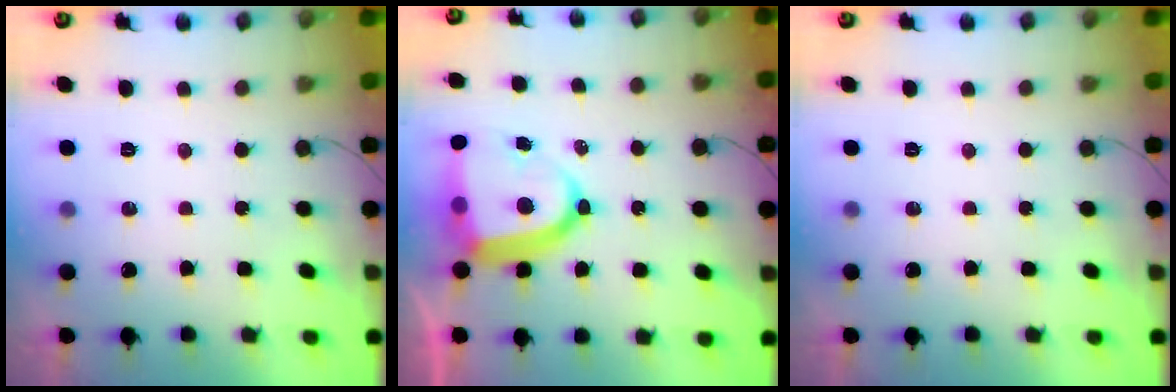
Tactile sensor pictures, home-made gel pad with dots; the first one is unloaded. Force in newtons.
{"total": 15.4, "press": 15.3, "slide": 2.0}
{"total": 0.0}